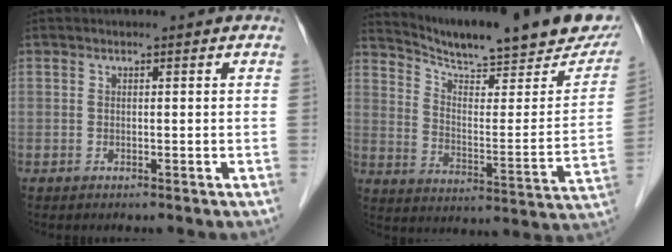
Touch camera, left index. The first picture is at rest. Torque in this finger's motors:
{"motor_torque": [-0.25, -0.82, 0.19, 0.03]}